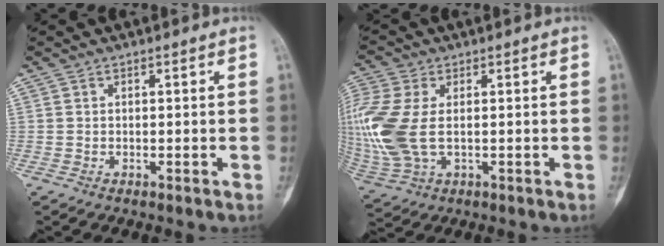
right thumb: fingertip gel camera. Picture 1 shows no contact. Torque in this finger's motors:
{"motor_torque": [0.72, 0.83, 0.52, -0.31, 0.36]}